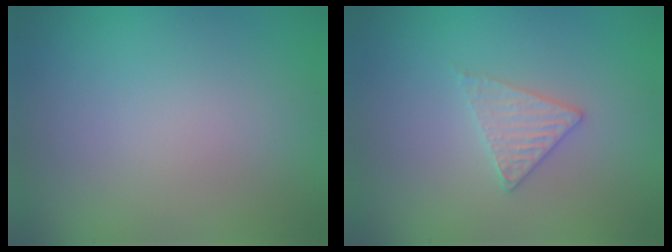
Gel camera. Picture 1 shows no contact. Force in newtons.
{"total": 2.1, "press": 2.1, "slide": 0.3}